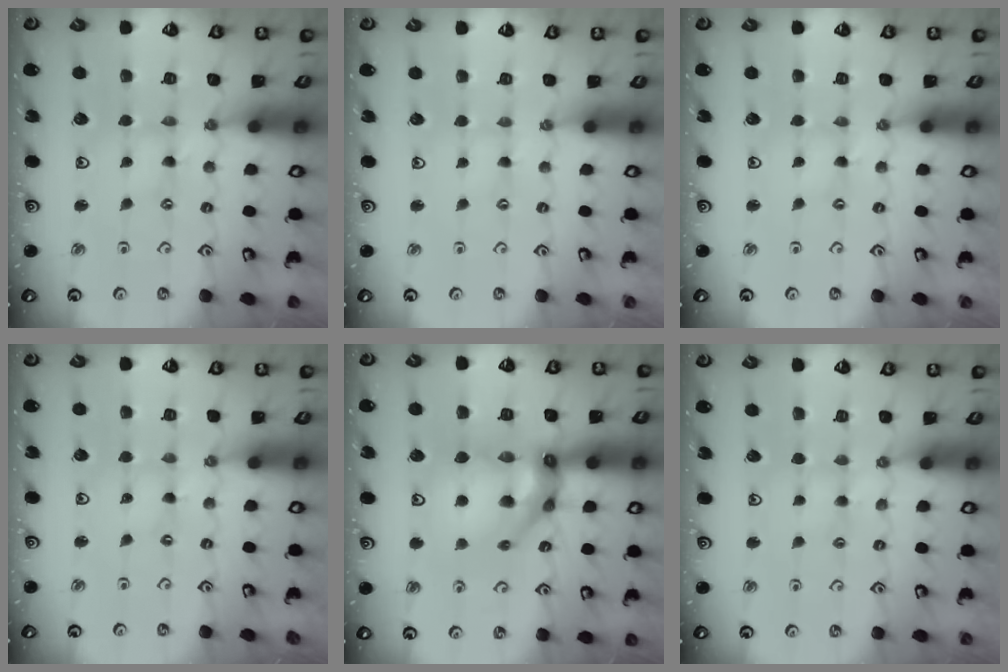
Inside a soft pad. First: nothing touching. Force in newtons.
{"total": 0.8, "press": 0.8, "slide": 0.2}
{"total": 0.0}
{"total": 0.0}
{"total": 17.0, "press": 16.9, "slide": 1.8}
{"total": 3.1, "press": 3.0, "slide": 0.4}